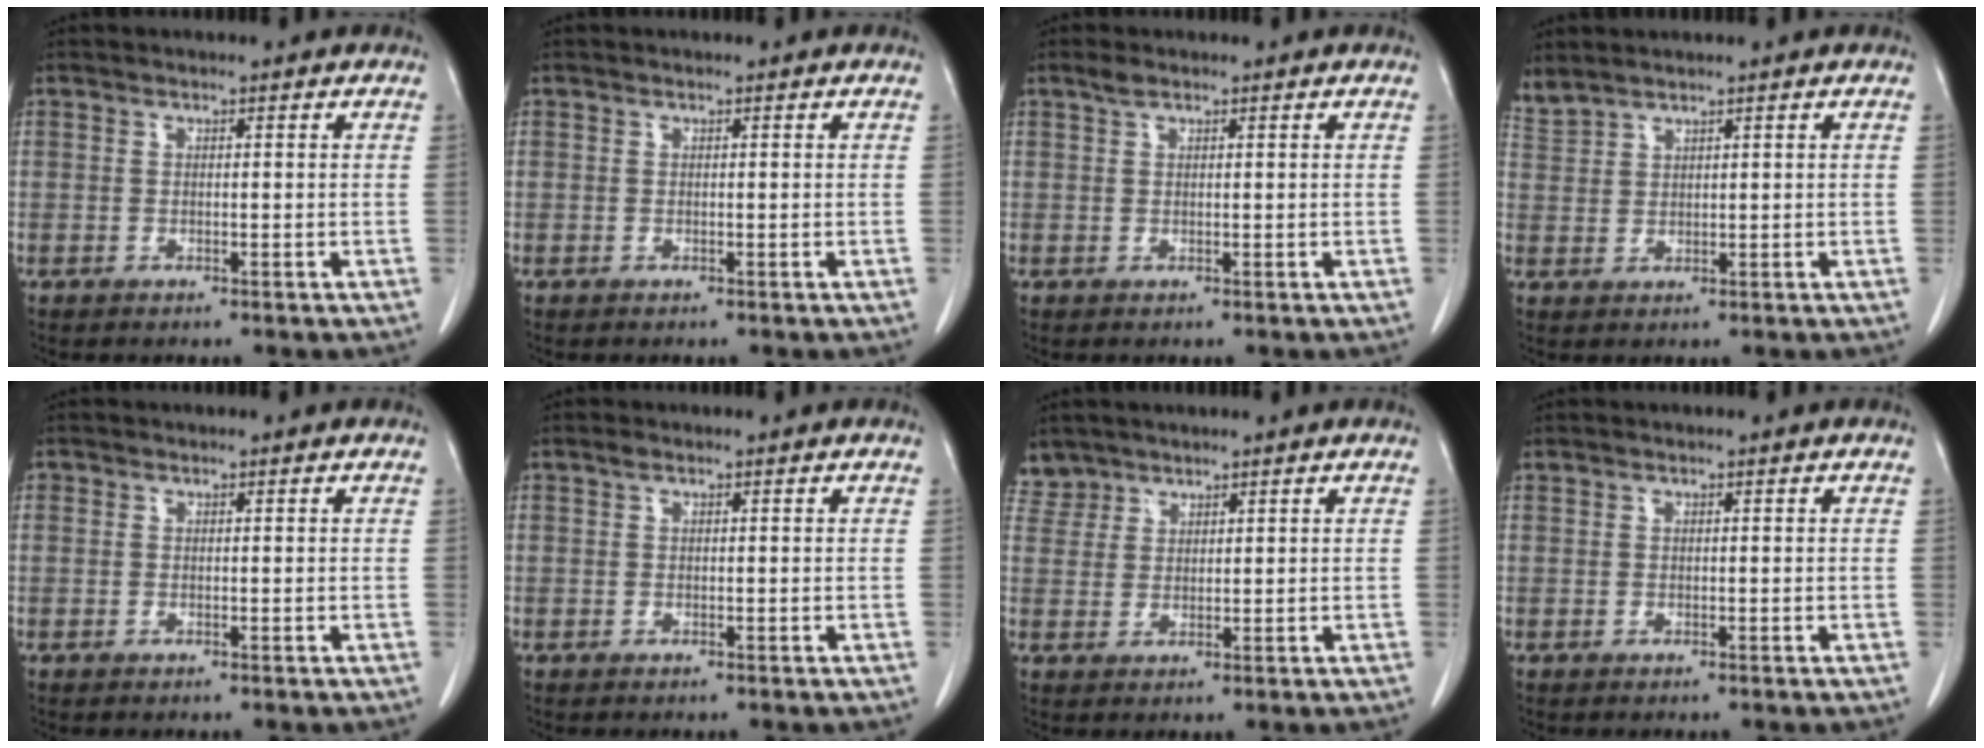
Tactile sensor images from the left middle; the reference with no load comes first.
{"total": 0.0}
{"total": 1.2, "force": [0.9, 0.4, 0.7], "torque": [-0.018, 0.007, 0.019]}
{"total": 2.4, "force": [2.4, 0.0, 0.3], "torque": [-0.016, 0.014, 0.059]}
{"total": 0.0}
{"total": 0.5, "force": [0.4, 0.1, 0.3], "torque": [-0.011, 0.003, 0.007]}
{"total": 3.3, "force": [2.9, 1.6, -0.5], "torque": [0.017, 0.008, 0.058]}
{"total": 0.0}